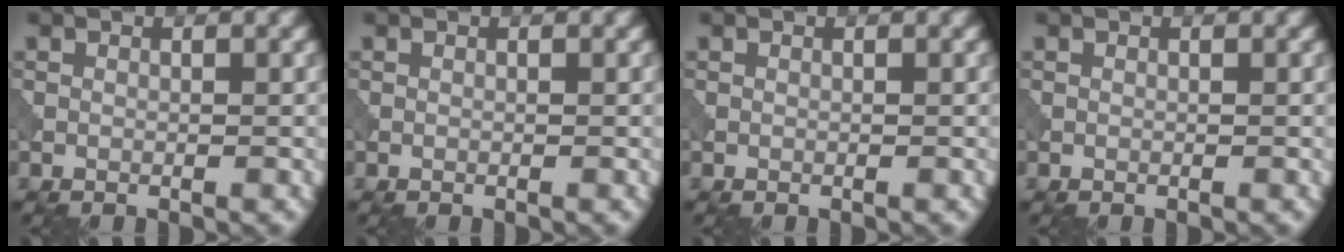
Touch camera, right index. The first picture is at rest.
{"total": 0.0}
{"total": 0.0}
{"total": 0.0}